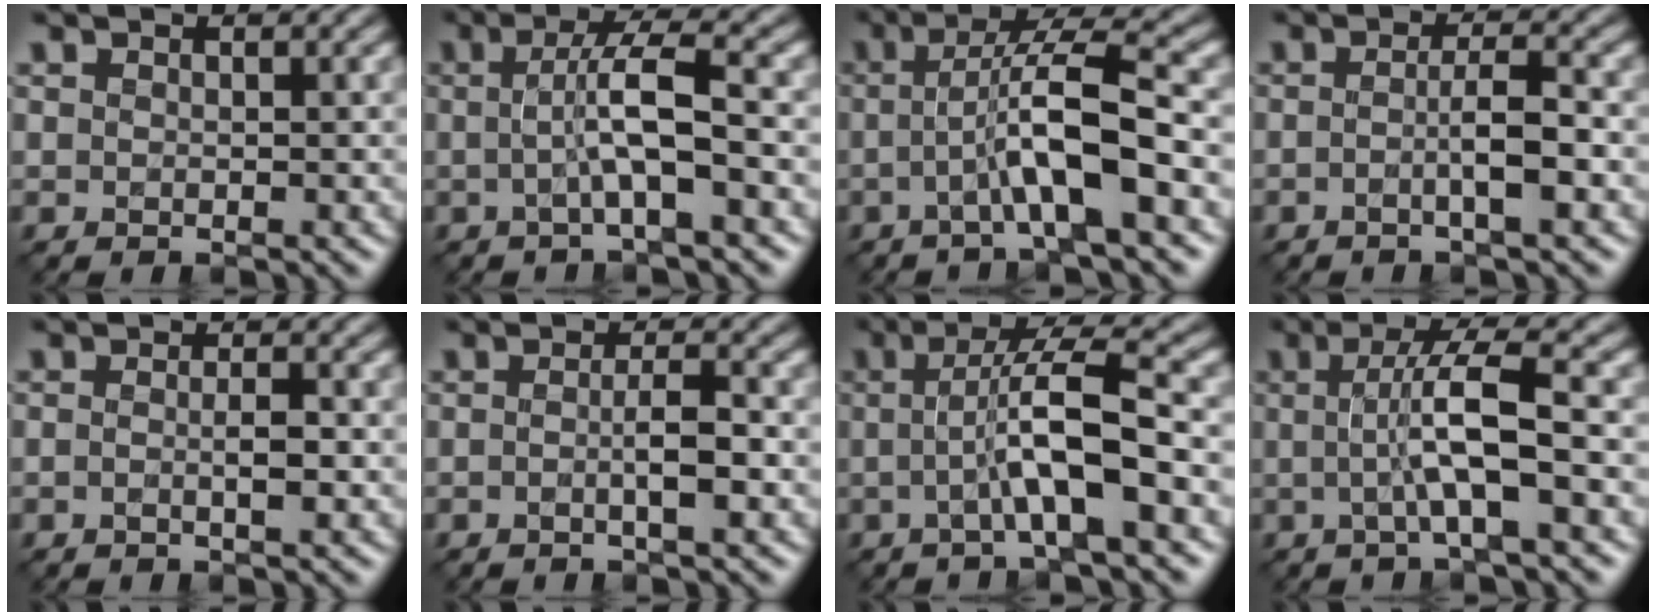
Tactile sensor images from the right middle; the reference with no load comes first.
{"total": 4.7, "force": [-0.4, 0.7, 4.7], "torque": [-0.082, 0.008, -0.012]}
{"total": 6.5, "force": [-1.3, 0.9, 6.3], "torque": [-0.113, 0.019, -0.031]}
{"total": 3.1, "force": [-0.7, 0.5, 3.0], "torque": [-0.047, 0.007, -0.019]}
{"total": 1.8, "force": [-0.4, 0.3, 1.7], "torque": [-0.032, 0.000, -0.009]}
{"total": 2.7, "force": [-0.5, 0.5, 2.6], "torque": [-0.041, 0.005, -0.013]}
{"total": 6.5, "force": [-1.0, 1.0, 6.3], "torque": [-0.111, 0.016, -0.025]}
{"total": 5.8, "force": [-0.5, 0.9, 5.7], "torque": [-0.102, 0.009, -0.014]}